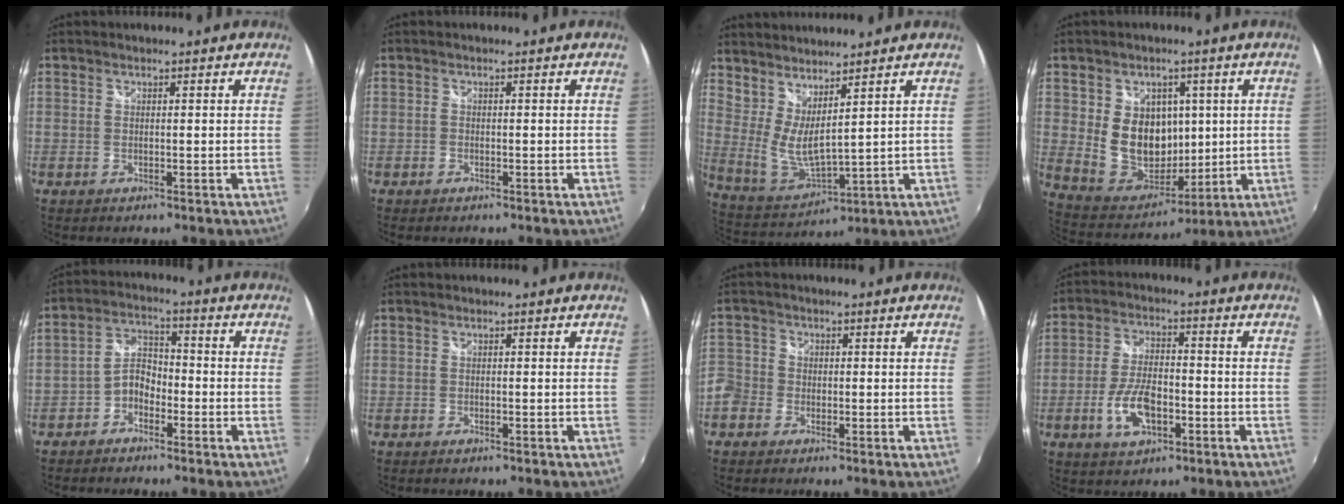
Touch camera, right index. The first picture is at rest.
{"total": 1.0, "force": [-0.8, 0.6, 0.1], "torque": [-0.005, -0.001, -0.015]}
{"total": 9.1, "force": [5.7, 2.2, 6.7], "torque": [-0.118, -0.013, 0.113]}
{"total": 13.1, "force": [2.0, 10.9, 7.1], "torque": [-0.142, 0.006, 0.061]}
{"total": 5.2, "force": [-3.2, 3.3, 2.4], "torque": [-0.049, 0.017, -0.064]}
{"total": 0.7, "force": [-0.6, 0.3, 0.3], "torque": [-0.007, -0.003, -0.012]}
{"total": 7.7, "force": [-2.9, 6.9, 2.0], "torque": [-0.069, 0.018, -0.065]}
{"total": 9.1, "force": [-3.4, 4.4, 7.2], "torque": [-0.149, 0.000, -0.059]}